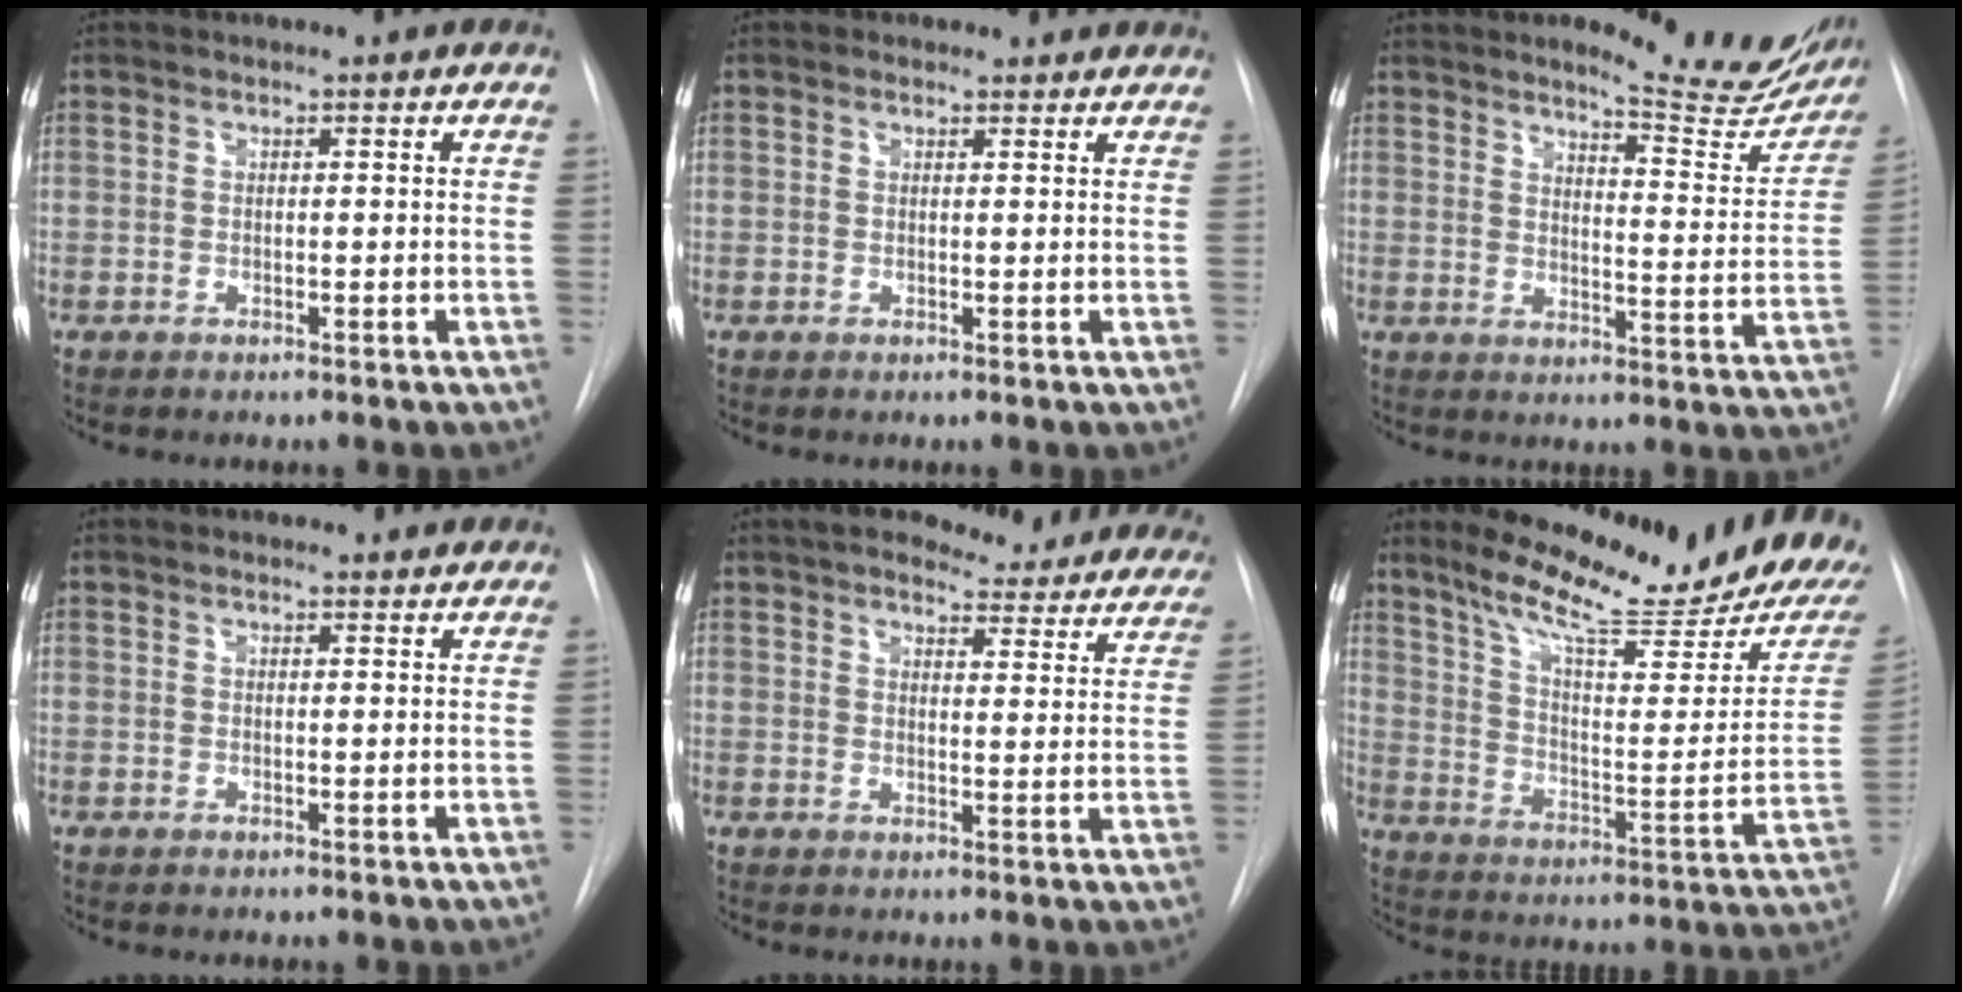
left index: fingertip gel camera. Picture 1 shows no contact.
{"total": 2.2, "force": [1.9, 1.1, 0.0], "torque": [0.001, 0.006, 0.013]}
{"total": 14.1, "force": [12.9, 2.2, 5.2], "torque": [-0.053, -0.060, 0.141]}
{"total": 2.0, "force": [1.9, 0.5, 0.1], "torque": [-0.008, 0.003, 0.019]}
{"total": 17.5, "force": [15.8, 4.6, 5.9], "torque": [-0.058, -0.021, 0.172]}
{"total": 21.5, "force": [17.7, 1.5, 12.1], "torque": [-0.188, -0.057, 0.255]}